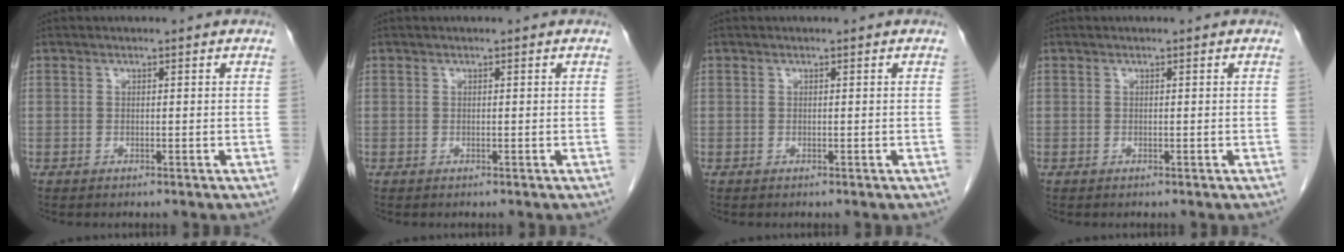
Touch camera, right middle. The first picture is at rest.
{"total": 0.0}
{"total": 0.0}
{"total": 0.0}